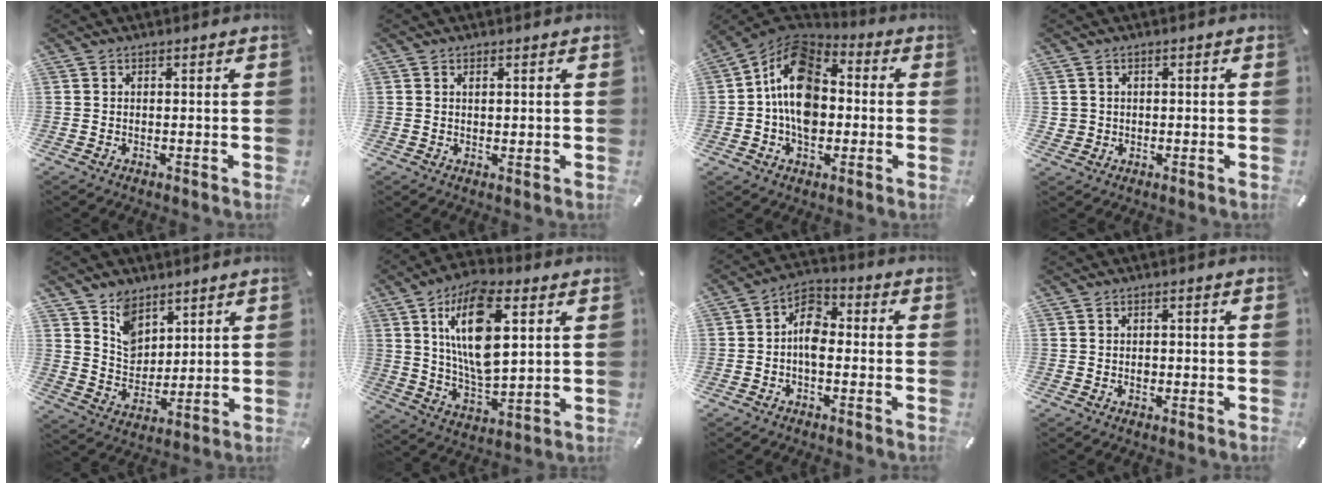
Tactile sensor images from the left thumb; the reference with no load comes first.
{"total": 1.1, "force": [0.4, 0.4, 1.0], "torque": [-0.020, 0.001, 0.006]}
{"total": 14.9, "force": [-1.6, 10.8, 10.1], "torque": [-0.187, 0.018, -0.034]}
{"total": 2.5, "force": [-0.1, 2.5, 0.1], "torque": [-0.005, 0.004, -0.003]}
{"total": 8.6, "force": [5.9, 6.0, 1.6], "torque": [-0.048, -0.032, 0.116]}
{"total": 17.7, "force": [6.5, 8.6, 14.0], "torque": [-0.274, -0.010, 0.107]}
{"total": 6.9, "force": [-1.7, 4.3, 5.2], "torque": [-0.102, 0.021, -0.030]}
{"total": 1.3, "force": [-0.2, 1.0, 0.8], "torque": [-0.019, 0.003, -0.005]}